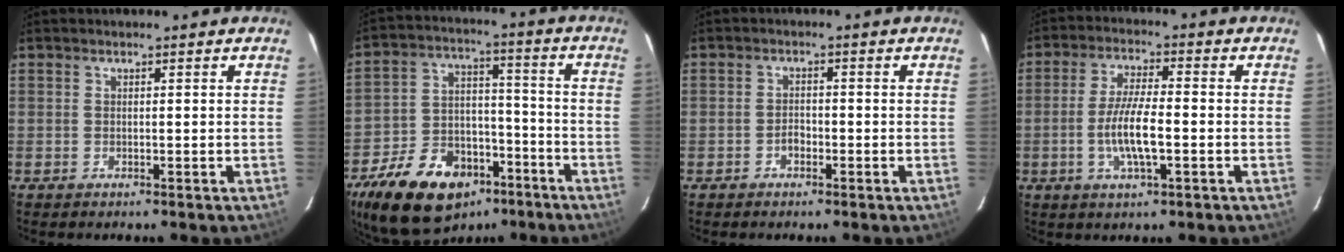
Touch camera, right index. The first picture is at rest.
{"total": 21.0, "force": [-13.3, 12.4, 10.6], "torque": [-0.229, 0.023, -0.202]}
{"total": 1.8, "force": [-1.1, 1.2, 0.8], "torque": [-0.016, 0.005, -0.018]}
{"total": 8.2, "force": [-2.1, 1.8, 7.7], "torque": [-0.152, -0.003, -0.041]}